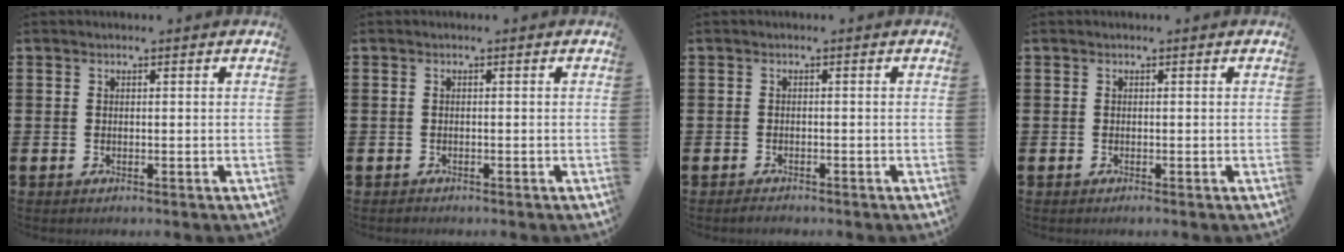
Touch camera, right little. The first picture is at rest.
{"total": 0.0}
{"total": 0.6, "force": [-0.5, 0.2, 0.0], "torque": [-0.005, 0.000, -0.012]}
{"total": 0.0}